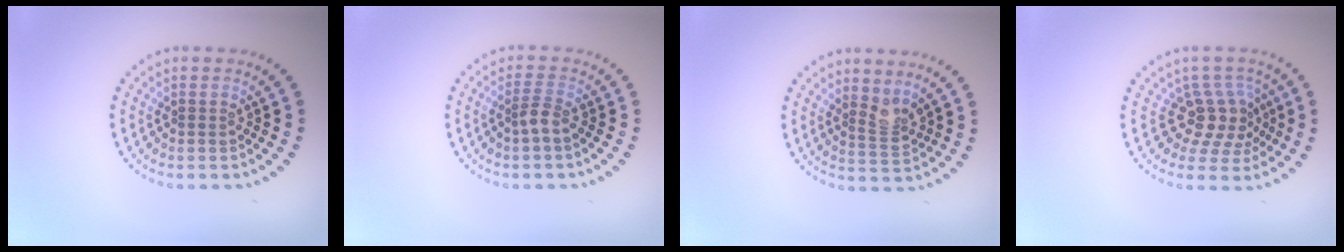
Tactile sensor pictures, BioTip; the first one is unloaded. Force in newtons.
{"total": 1.5, "press": 1.0, "slide": 1.0}
{"total": 2.0, "press": 1.5, "slide": 1.3}
{"total": 3.6, "press": 2.8, "slide": 2.2}